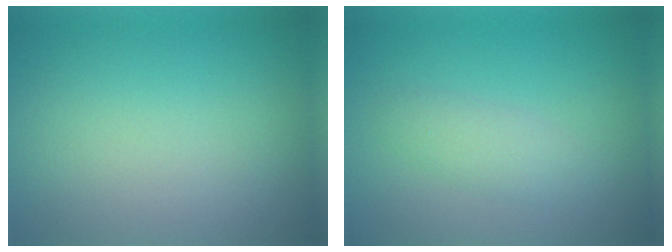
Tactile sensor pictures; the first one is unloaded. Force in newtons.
{"total": 1.9, "press": 1.9, "slide": 0.1}